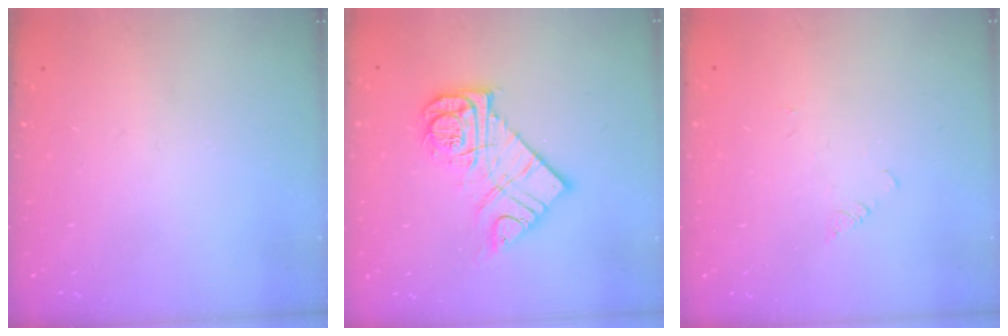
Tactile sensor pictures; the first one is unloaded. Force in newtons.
{"total": 13.9, "press": 13.8, "slide": 1.5}
{"total": 1.0, "press": 0.9, "slide": 0.2}